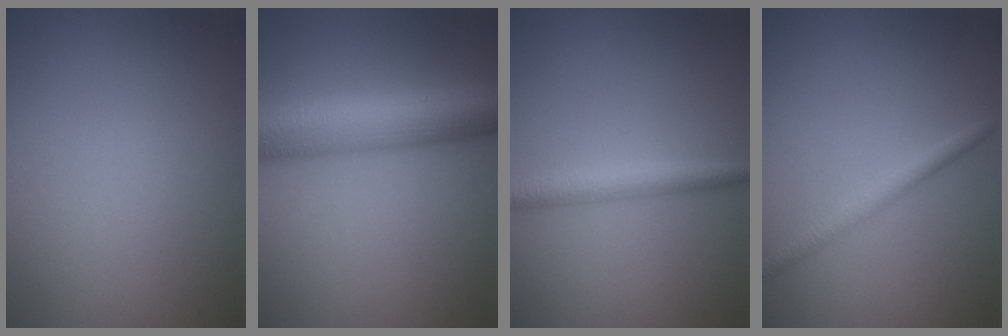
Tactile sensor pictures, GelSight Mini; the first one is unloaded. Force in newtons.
{"total": 9.4, "press": 9.4, "slide": 0.4}
{"total": 2.6, "press": 2.6, "slide": 0.0}
{"total": 2.0, "press": 2.0, "slide": 0.0}